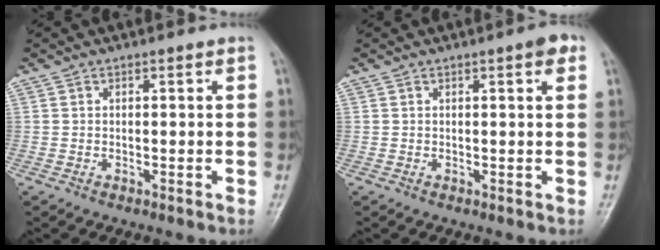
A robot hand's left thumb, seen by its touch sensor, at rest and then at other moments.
{"total": 2.5, "force": [1.2, 0.6, 2.1], "torque": [-0.020, 0.001, 0.012]}